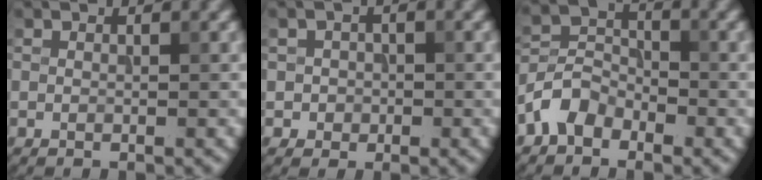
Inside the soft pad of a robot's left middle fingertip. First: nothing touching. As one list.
[{"total": 1.5, "force": [-0.3, 1.5, 0.1], "torque": [0.015, -0.004, -0.003]}, {"total": 3.5, "force": [-2.4, 2.2, 1.4], "torque": [-0.024, 0.011, -0.058]}]